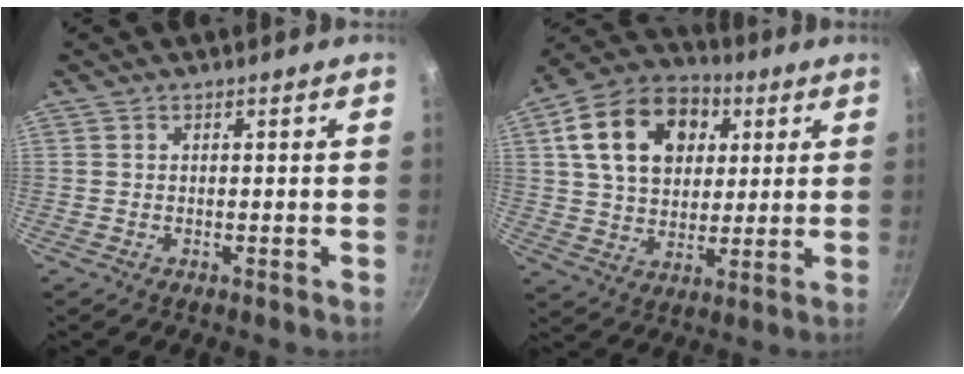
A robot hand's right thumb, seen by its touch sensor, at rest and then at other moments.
{"total": 19.3, "force": [5.6, 13.9, 12.2], "torque": [-0.186, 0.009, 0.085]}